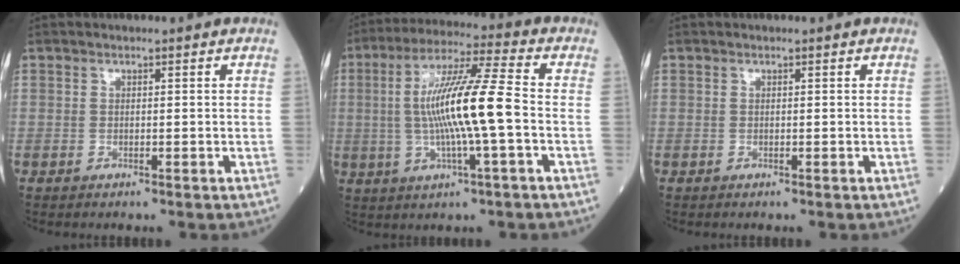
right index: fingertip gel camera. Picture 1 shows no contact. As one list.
[{"total": 13.1, "force": [-0.9, 0.1, 13.0], "torque": [-0.247, 0.009, -0.020]}, {"total": 0.0}]